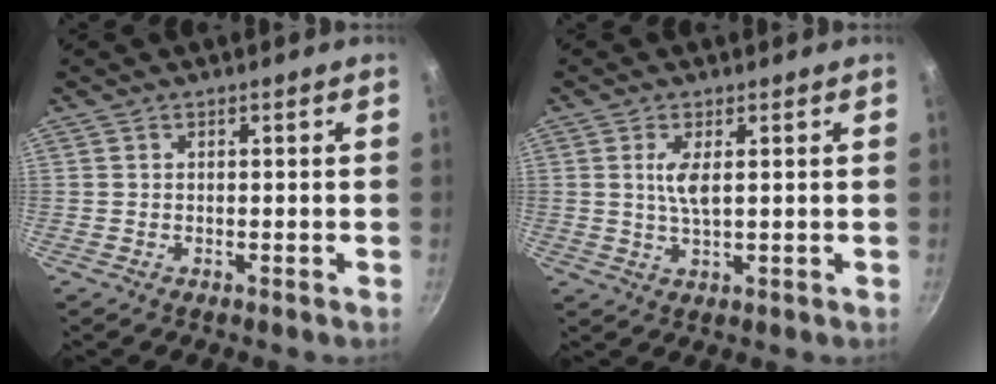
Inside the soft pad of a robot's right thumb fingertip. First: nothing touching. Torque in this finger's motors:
{"motor_torque": [0.57, 0.75, 0.87, 0.33, 0.02]}